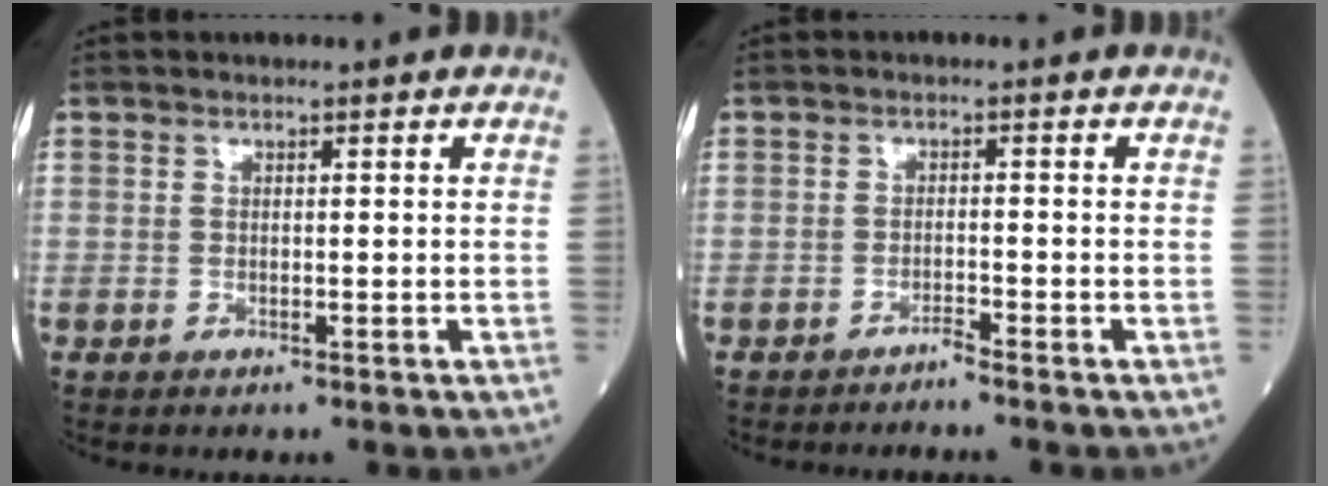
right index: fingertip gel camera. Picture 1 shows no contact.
{"total": 1.3, "force": [-1.3, -0.3, 0.2], "torque": [0.001, 0.000, -0.022]}